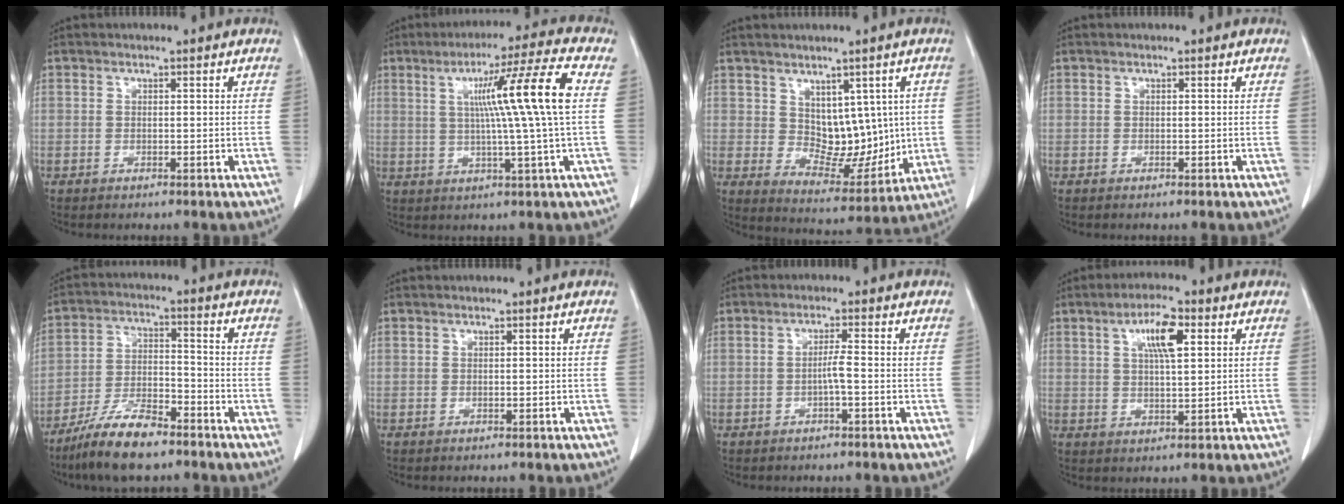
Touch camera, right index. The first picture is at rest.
{"total": 13.1, "force": [2.2, -1.8, 12.8], "torque": [-0.198, 0.012, 0.035]}
{"total": 10.3, "force": [1.8, 6.5, 7.7], "torque": [-0.102, 0.009, 0.052]}
{"total": 0.0}
{"total": 11.2, "force": [-8.3, 2.9, 7.0], "torque": [-0.138, -0.015, -0.153]}
{"total": 0.0}
{"total": 2.7, "force": [-0.7, 0.3, 2.6], "torque": [-0.051, 0.004, -0.011]}
{"total": 7.6, "force": [2.9, 2.1, 6.7], "torque": [-0.122, 0.009, 0.053]}